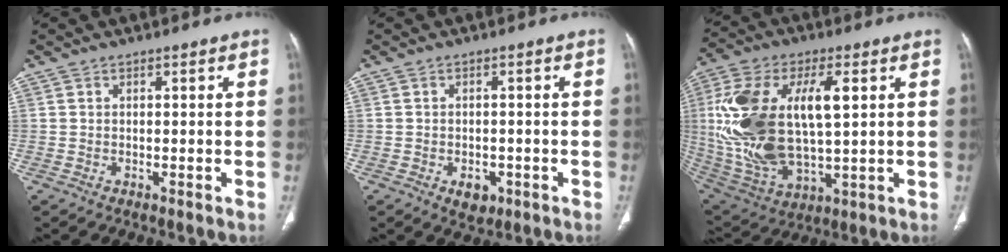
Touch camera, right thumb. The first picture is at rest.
{"total": 3.6, "force": [-1.5, 2.4, 2.1], "torque": [-0.018, 0.004, -0.012]}
{"total": 24.3, "force": [3.5, 11.8, 20.9], "torque": [-0.422, -0.009, 0.069]}